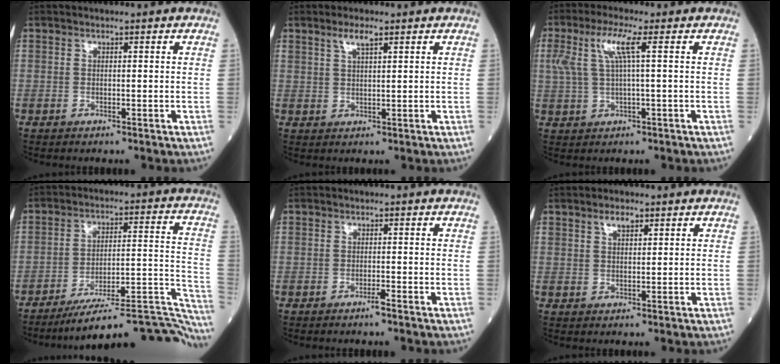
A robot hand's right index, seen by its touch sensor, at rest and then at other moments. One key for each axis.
{"total": 2.8, "fx": 1.8, "fy": 0.5, "fz": 2.0, "tx": -0.042, "ty": 0.004, "tz": 0.036}
{"total": 5.5, "fx": 1.7, "fy": 0.2, "fz": 5.2, "tx": -0.119, "ty": 0.019, "tz": 0.039}
{"total": 23.6, "fx": -22.0, "fy": 1.1, "fz": 8.4, "tx": -0.033, "ty": 0.034, "tz": -0.301}
{"total": 1.1, "fx": -0.8, "fy": -0.2, "fz": 0.7, "tx": -0.016, "ty": -0.001, "tz": -0.015}
{"total": 2.4, "fx": 1.6, "fy": 1.0, "fz": 1.6, "tx": -0.032, "ty": 0.004, "tz": 0.030}